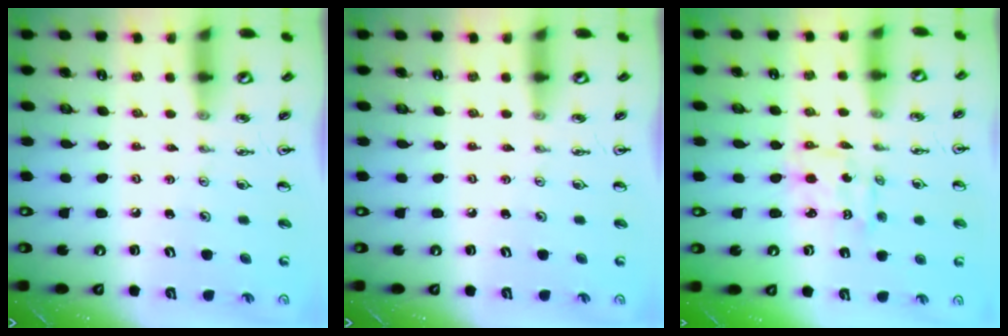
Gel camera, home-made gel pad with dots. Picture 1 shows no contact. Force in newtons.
{"total": 0.0}
{"total": 2.7, "press": 2.7, "slide": 0.2}